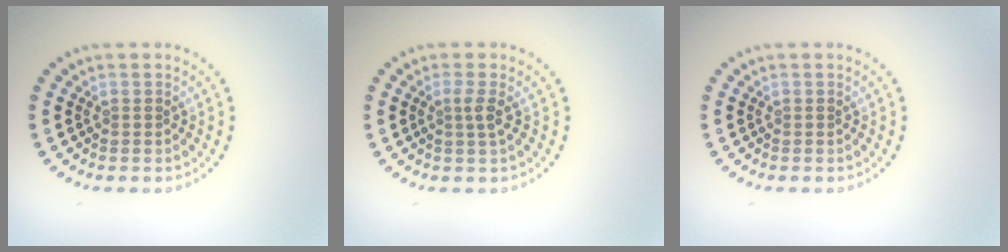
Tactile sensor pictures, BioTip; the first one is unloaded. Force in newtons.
{"total": 1.5, "press": 1.1, "slide": 1.0}
{"total": 0.0}